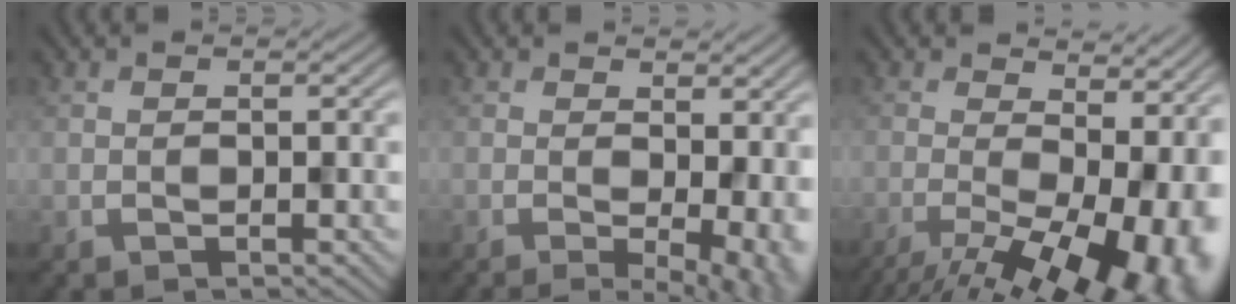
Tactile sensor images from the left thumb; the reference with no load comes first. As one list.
[{"total": 5.8, "force": [0.0, 2.0, 5.5], "torque": [-0.059, -0.007, 0.013]}, {"total": 14.5, "force": [-4.2, 6.2, 12.4], "torque": [-0.161, -0.024, -0.037]}]